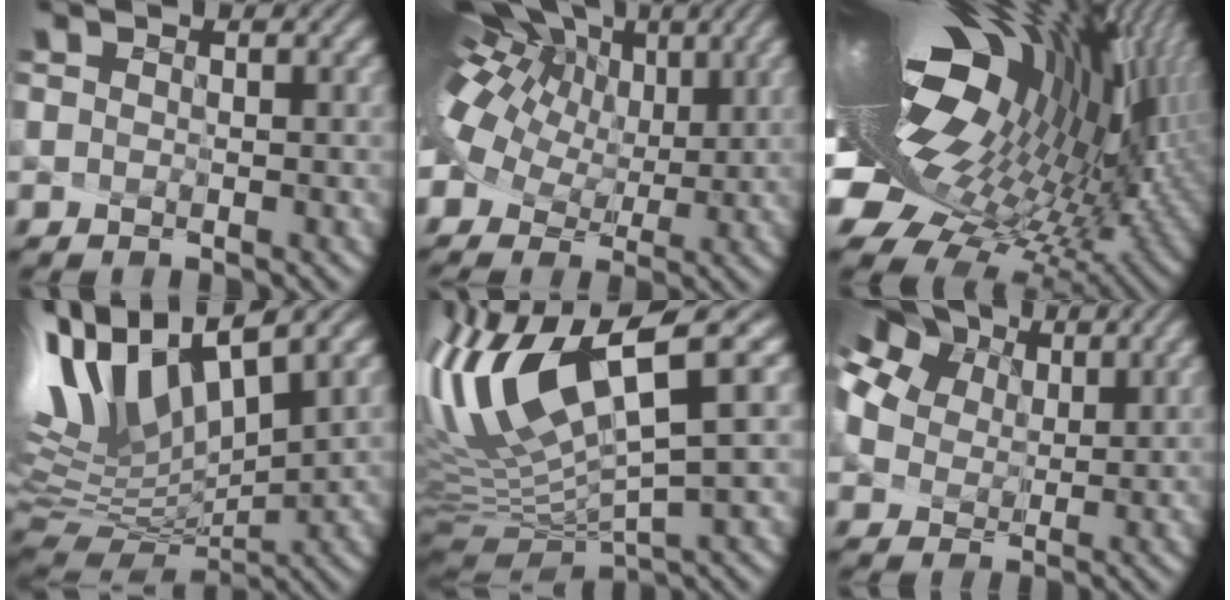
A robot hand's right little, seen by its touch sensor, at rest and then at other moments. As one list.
[{"total": 14.6, "force": [5.9, 8.5, 10.2], "torque": [-0.239, 0.038, 0.107]}, {"total": 19.1, "force": [3.3, 10.0, 15.9], "torque": [-0.290, -0.041, 0.077]}, {"total": 11.3, "force": [4.8, 3.7, 9.5], "torque": [-0.226, 0.002, 0.107]}, {"total": 10.6, "force": [2.4, 1.7, 10.2], "torque": [-0.224, -0.003, 0.076]}, {"total": 10.1, "force": [5.2, 6.8, 5.3], "torque": [-0.135, 0.017, 0.120]}]